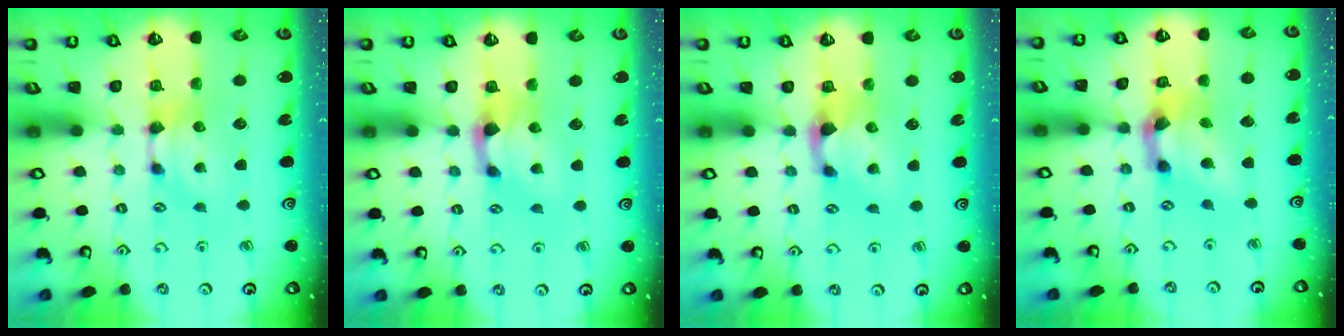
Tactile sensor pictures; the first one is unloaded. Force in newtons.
{"total": 1.3, "press": 0.5, "slide": 1.2}
{"total": 1.4, "press": 0.9, "slide": 1.0}
{"total": 5.8, "press": 5.4, "slide": 2.1}